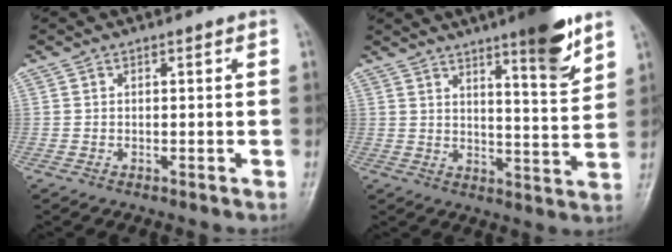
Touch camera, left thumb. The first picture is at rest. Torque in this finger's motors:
{"motor_torque": [2.00, 0.91, 1.04, -1.19, 0.27]}